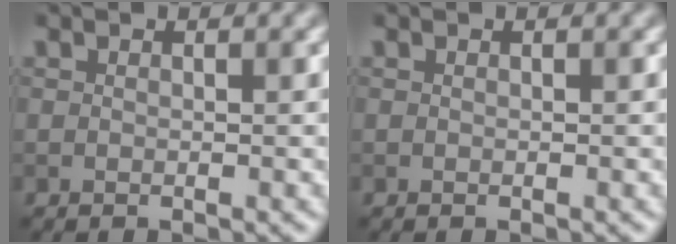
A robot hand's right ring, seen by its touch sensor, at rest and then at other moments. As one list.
[{"total": 0.0}]